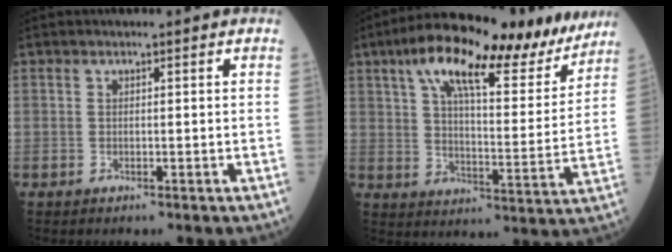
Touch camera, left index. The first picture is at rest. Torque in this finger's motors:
{"motor_torque": [1.04, -1.10, 0.17, 0.00]}